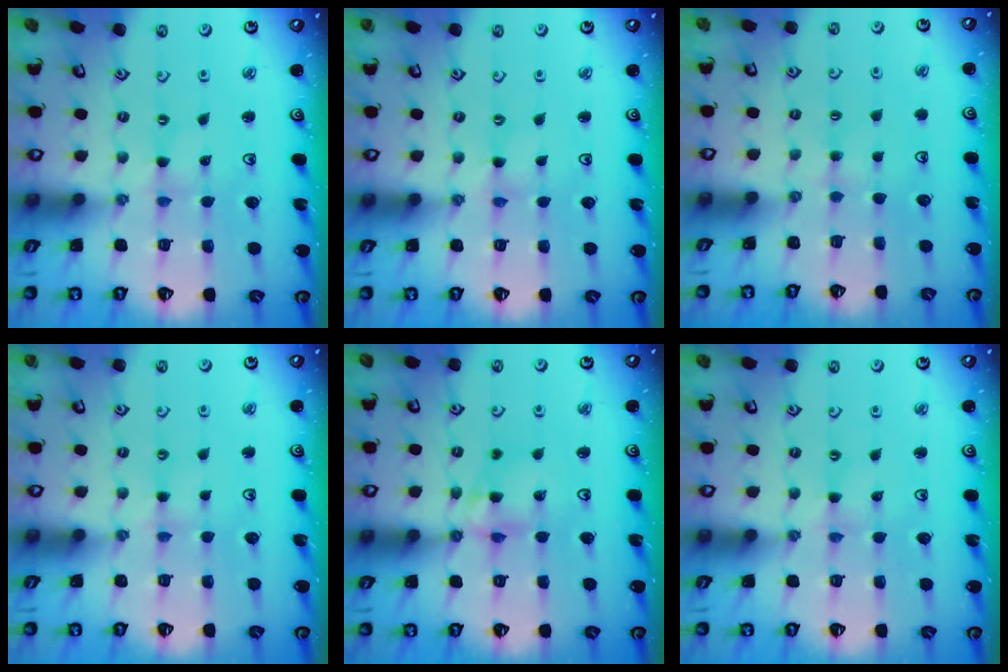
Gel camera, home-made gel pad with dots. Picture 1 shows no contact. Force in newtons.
{"total": 0.0}
{"total": 2.7, "press": 2.7, "slide": 0.6}
{"total": 2.5, "press": 2.5, "slide": 0.3}
{"total": 10.2, "press": 10.1, "slide": 1.4}
{"total": 1.1, "press": 1.0, "slide": 0.3}